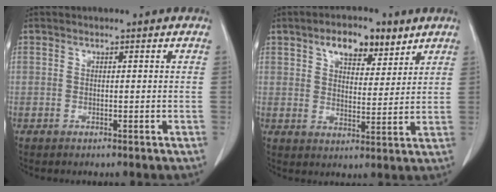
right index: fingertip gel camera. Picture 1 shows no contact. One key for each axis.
{"total": 8.1, "fx": 5.0, "fy": 3.9, "fz": 5.1, "tx": -0.078, "ty": 0.009, "tz": 0.080}